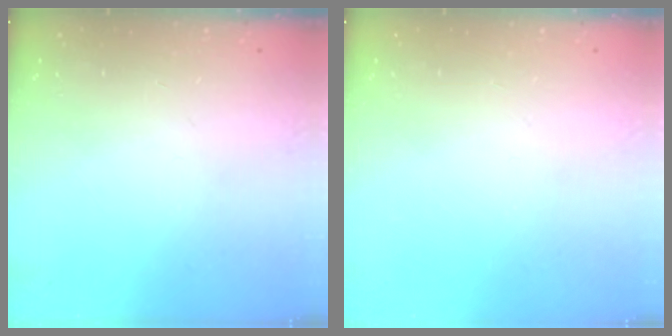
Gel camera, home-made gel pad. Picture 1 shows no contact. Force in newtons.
{"total": 0.0}